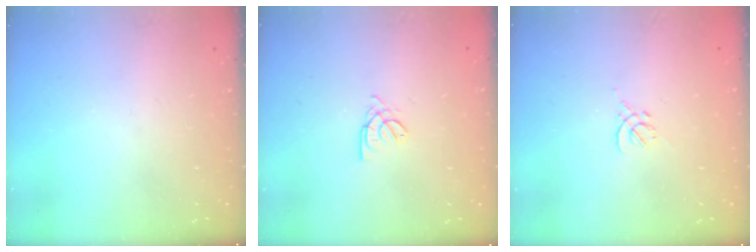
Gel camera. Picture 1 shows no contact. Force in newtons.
{"total": 2.3, "press": 2.3, "slide": 0.5}
{"total": 0.0}